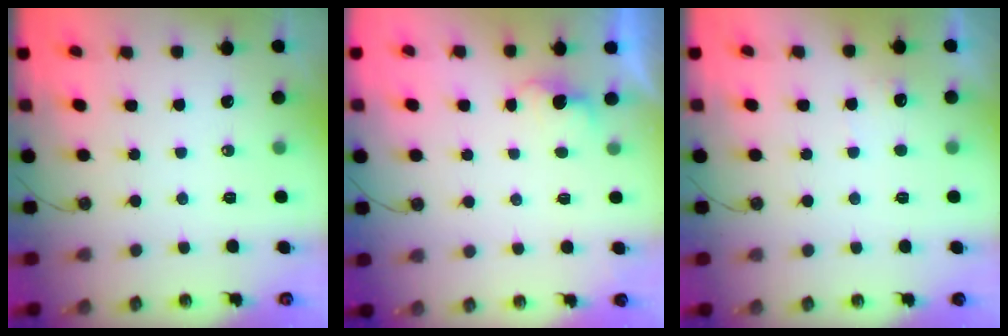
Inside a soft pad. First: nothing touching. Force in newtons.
{"total": 1.5, "press": 1.3, "slide": 0.8}
{"total": 4.9, "press": 4.8, "slide": 1.3}